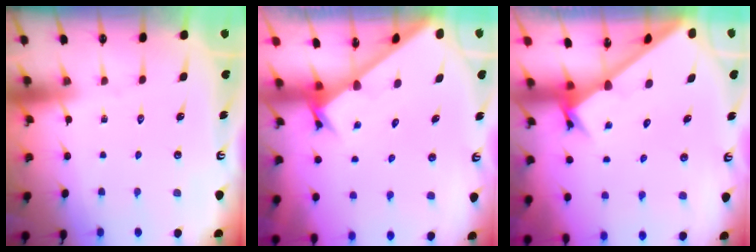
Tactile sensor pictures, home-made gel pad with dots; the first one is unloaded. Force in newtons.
{"total": 2.4, "press": 2.4, "slide": 0.1}
{"total": 3.1, "press": 3.1, "slide": 0.2}